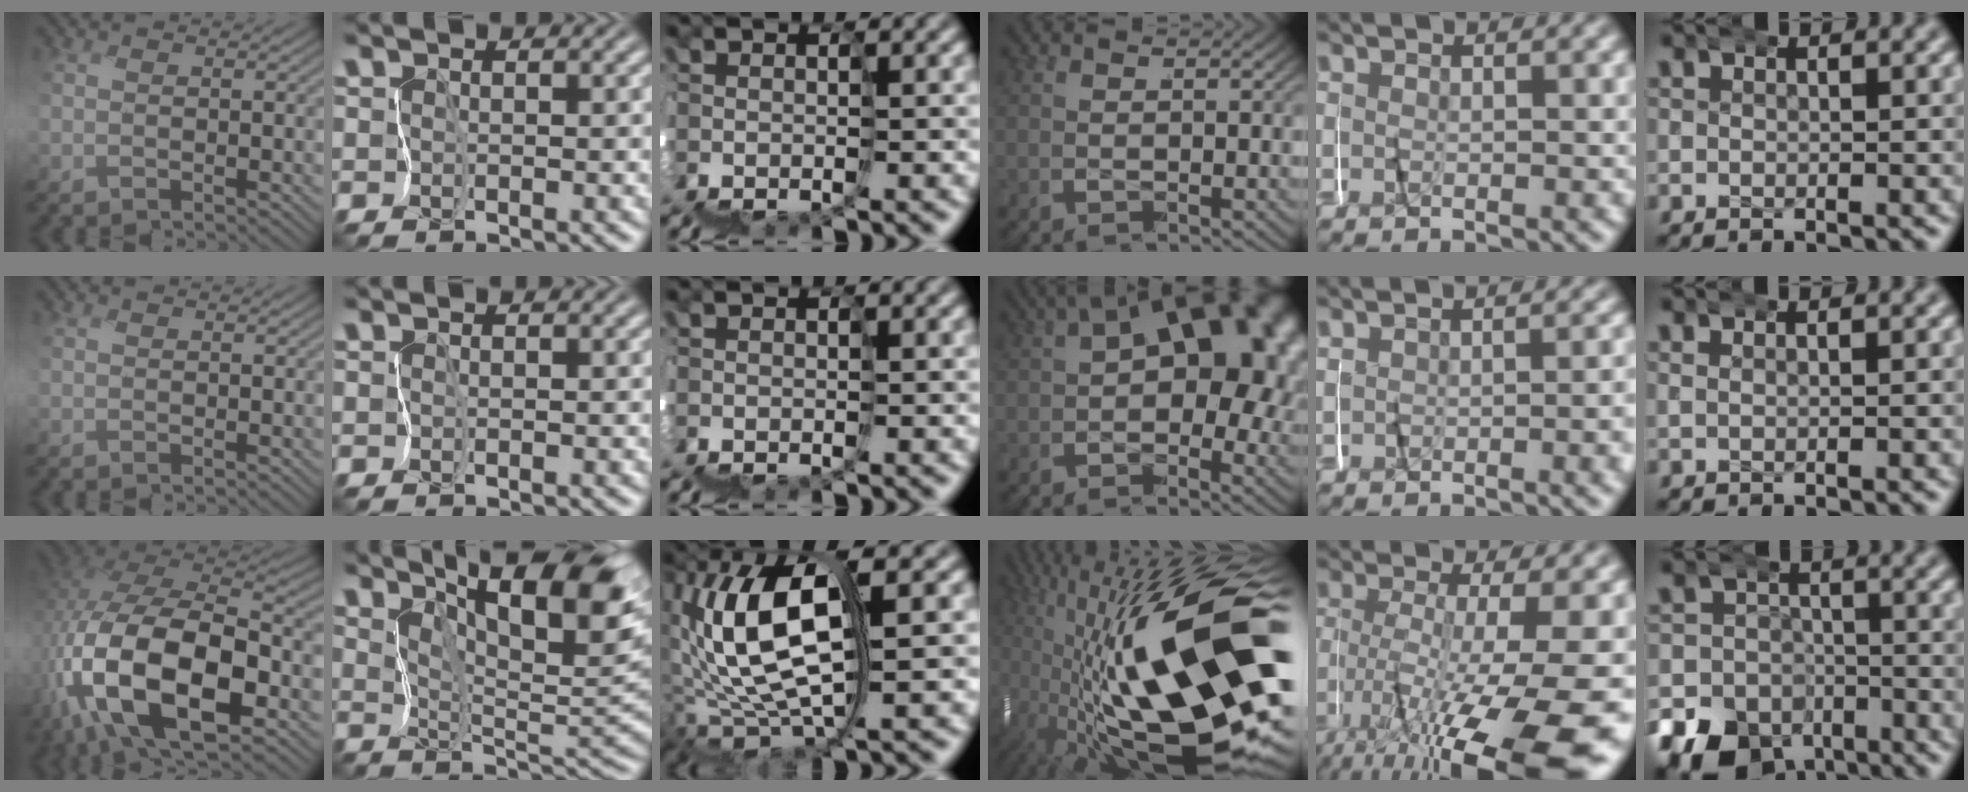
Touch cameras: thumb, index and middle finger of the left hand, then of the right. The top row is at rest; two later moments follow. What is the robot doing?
{"motion": "wrap", "object": "masking tape"}